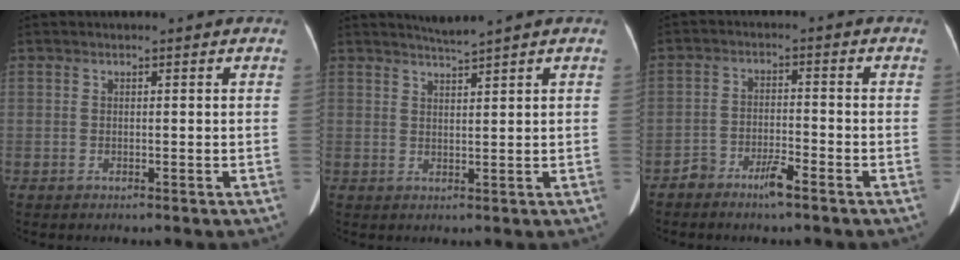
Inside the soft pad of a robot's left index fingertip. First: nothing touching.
{"total": 2.1, "force": [1.7, -1.1, 0.3], "torque": [-0.009, -0.009, 0.040]}
{"total": 3.9, "force": [-3.1, 0.8, 2.3], "torque": [-0.047, 0.007, -0.055]}